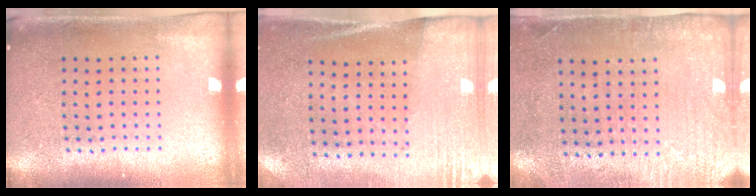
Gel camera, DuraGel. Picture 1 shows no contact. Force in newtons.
{"total": 2.8, "press": 2.4, "slide": 1.4}
{"total": 2.9, "press": 2.3, "slide": 1.7}